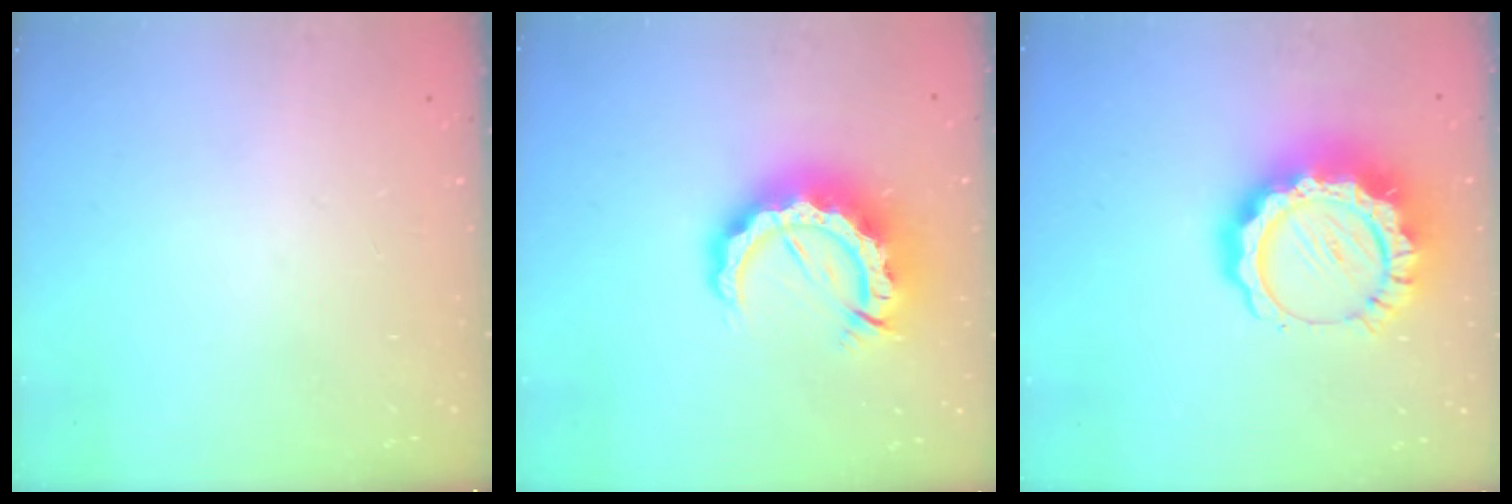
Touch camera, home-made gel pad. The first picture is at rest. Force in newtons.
{"total": 14.6, "press": 14.5, "slide": 1.6}
{"total": 17.5, "press": 17.4, "slide": 1.7}